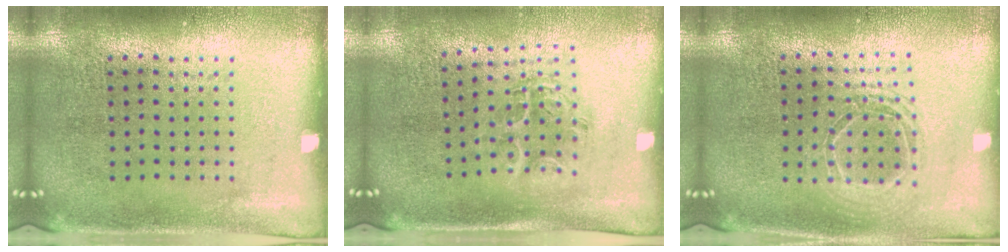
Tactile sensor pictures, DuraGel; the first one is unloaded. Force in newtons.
{"total": 1.1, "press": 1.1, "slide": 0.2}
{"total": 1.7, "press": 1.5, "slide": 0.9}